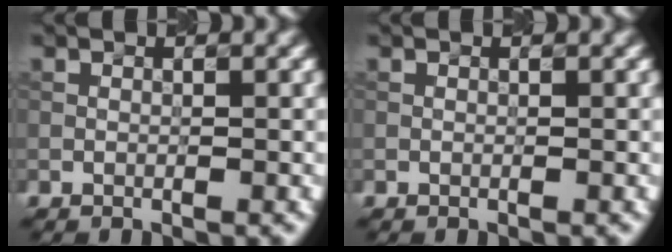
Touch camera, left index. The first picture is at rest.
{"total": 0.0}